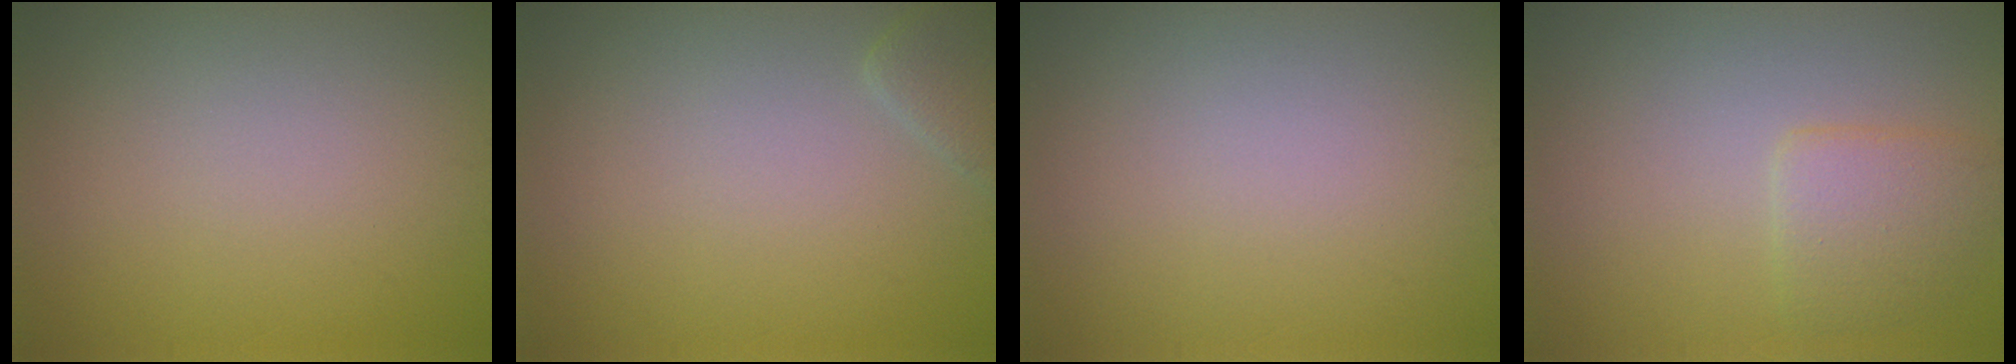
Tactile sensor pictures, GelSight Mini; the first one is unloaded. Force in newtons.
{"total": 1.7, "press": 1.7, "slide": 0.1}
{"total": 0.0}
{"total": 2.6, "press": 2.6, "slide": 0.1}